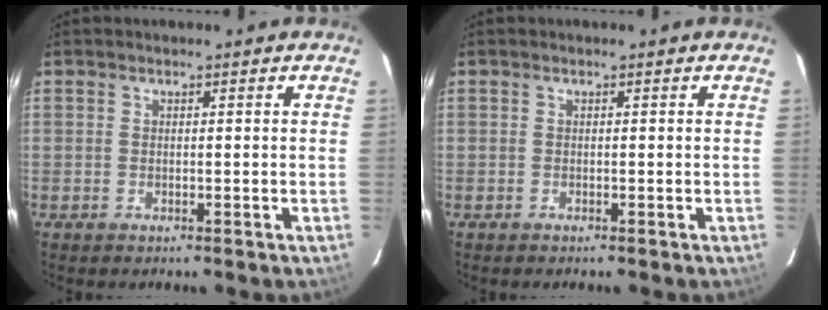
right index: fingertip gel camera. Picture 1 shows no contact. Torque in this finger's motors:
{"motor_torque": [-0.07, 0.02, -0.03, 0.00]}